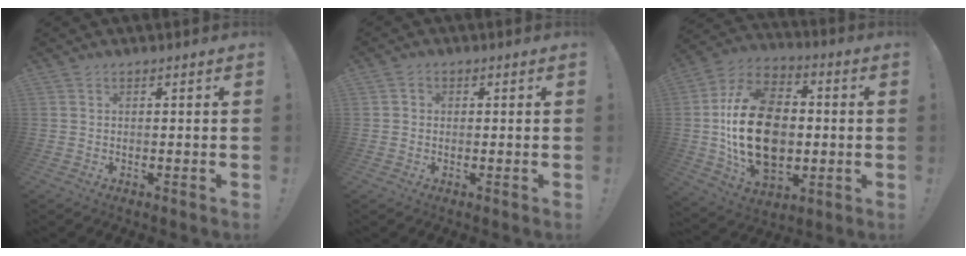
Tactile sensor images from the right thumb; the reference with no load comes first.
{"total": 1.6, "force": [-0.2, 1.4, 0.6], "torque": [-0.005, 0.004, -0.004]}
{"total": 25.1, "force": [-0.9, 17.6, 17.9], "torque": [-0.318, 0.016, -0.001]}